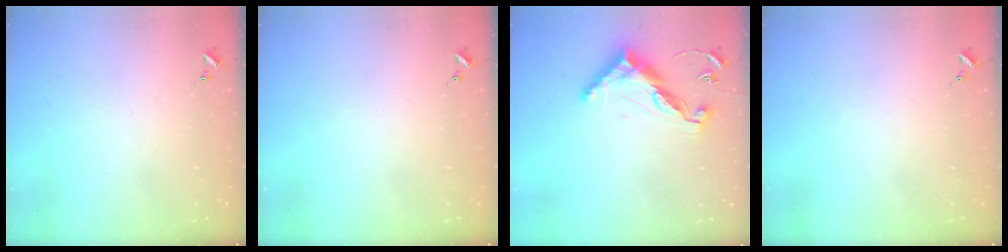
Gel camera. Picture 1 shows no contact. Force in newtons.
{"total": 0.0}
{"total": 11.6, "press": 11.6, "slide": 0.4}
{"total": 0.0}